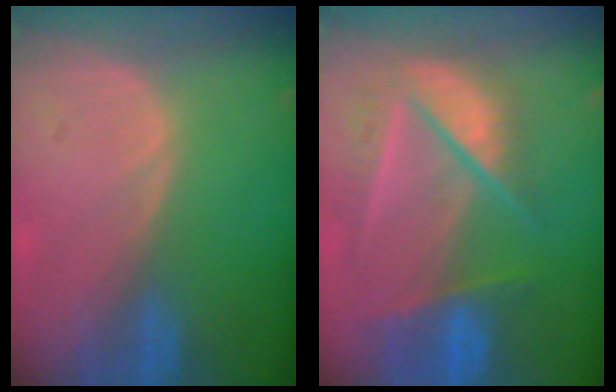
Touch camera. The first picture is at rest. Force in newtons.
{"total": 9.7, "press": 8.2, "slide": 5.1}